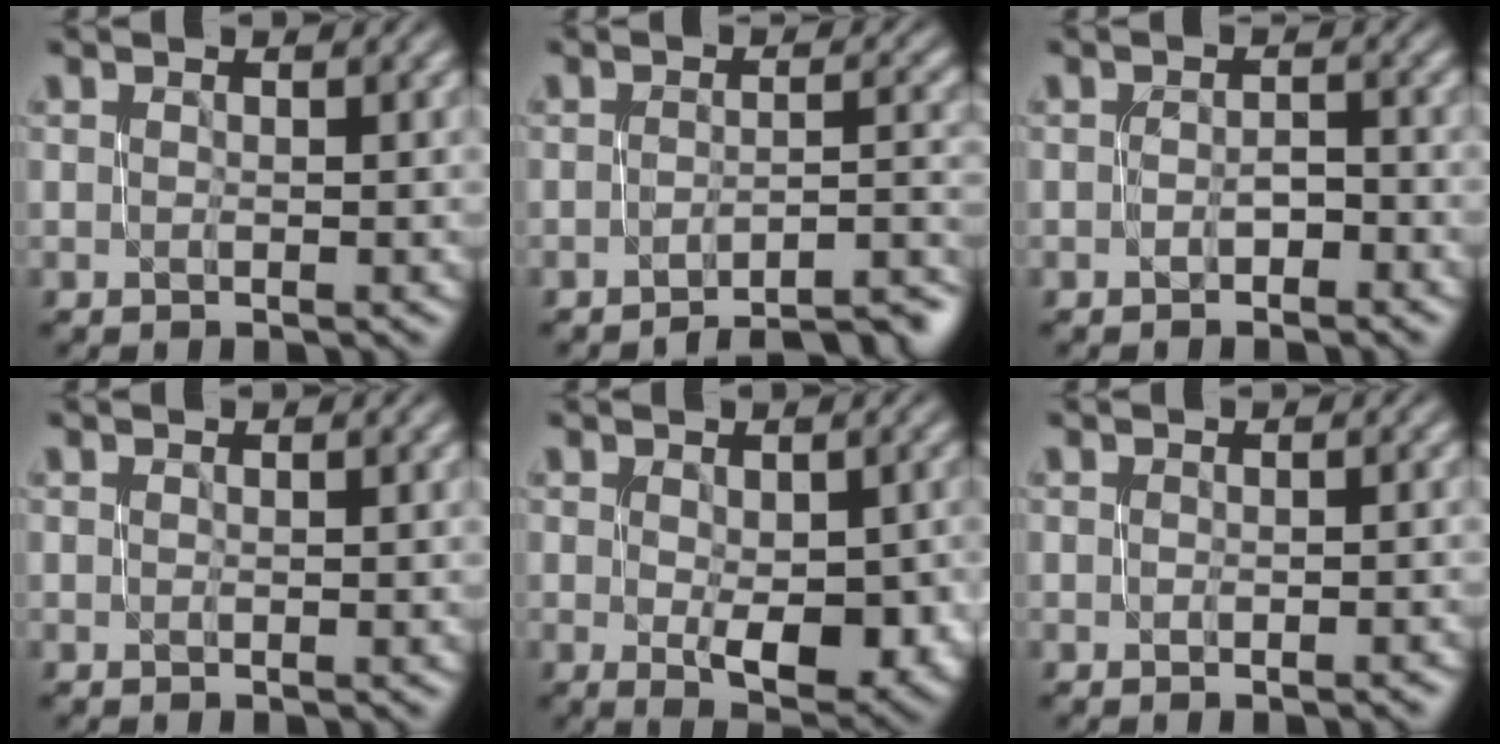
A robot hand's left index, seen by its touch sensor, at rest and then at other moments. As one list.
[{"total": 6.8, "force": [-5.5, 1.5, 3.7], "torque": [-0.025, 0.020, -0.065]}, {"total": 0.8, "force": [-0.6, 0.2, 0.4], "torque": [-0.006, 0.006, -0.013]}, {"total": 0.0}, {"total": 5.5, "force": [-0.8, 2.8, 4.7], "torque": [-0.079, -0.015, 0.001]}, {"total": 0.6, "force": [-0.2, 0.3, 0.4], "torque": [0.000, -0.001, -0.007]}]